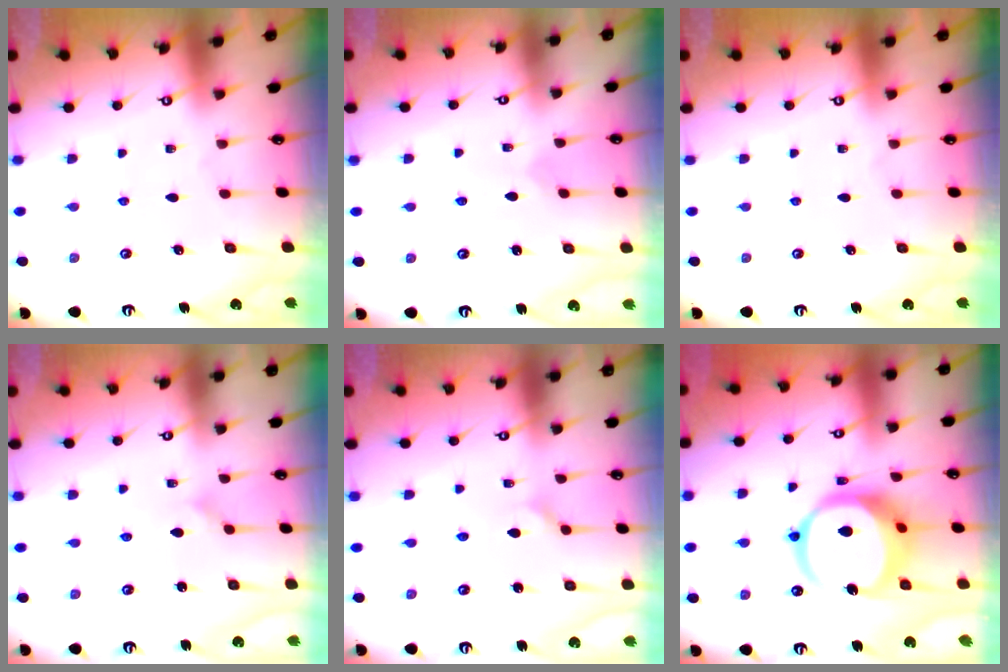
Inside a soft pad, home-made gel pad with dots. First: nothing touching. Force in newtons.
{"total": 2.0, "press": 2.0, "slide": 0.2}
{"total": 0.0}
{"total": 1.3, "press": 1.3, "slide": 0.0}
{"total": 3.7, "press": 3.7, "slide": 0.1}
{"total": 15.2, "press": 15.1, "slide": 1.8}